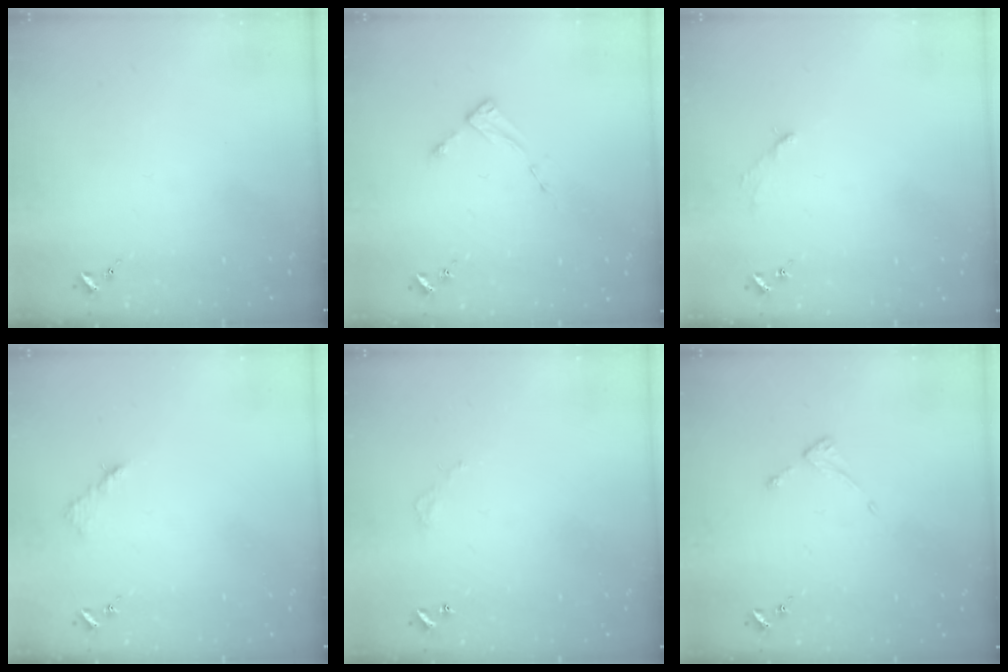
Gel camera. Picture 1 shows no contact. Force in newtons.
{"total": 3.0, "press": 3.0, "slide": 0.5}
{"total": 2.9, "press": 2.9, "slide": 0.4}
{"total": 3.1, "press": 3.1, "slide": 0.4}
{"total": 2.8, "press": 2.8, "slide": 0.2}
{"total": 2.6, "press": 2.6, "slide": 0.3}